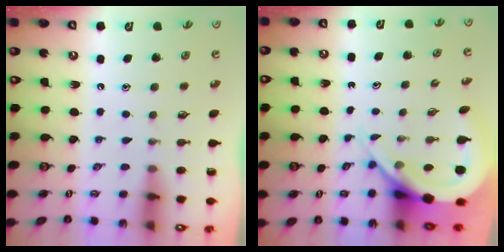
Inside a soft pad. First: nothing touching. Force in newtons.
{"total": 7.8, "press": 7.7, "slide": 0.9}